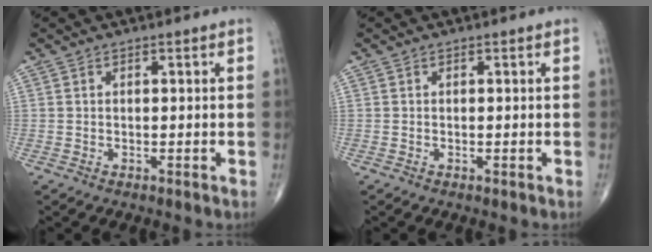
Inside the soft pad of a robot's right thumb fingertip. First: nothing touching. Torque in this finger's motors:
{"motor_torque": [0.02, -0.27, 0.15, 0.08, 0.00]}